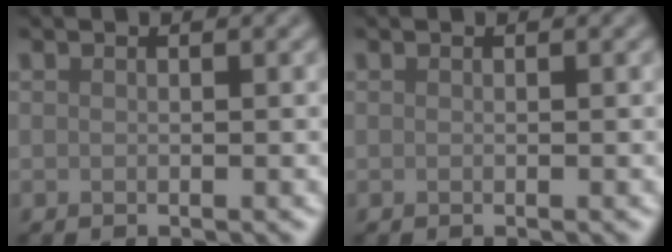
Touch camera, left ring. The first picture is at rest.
{"total": 0.0}